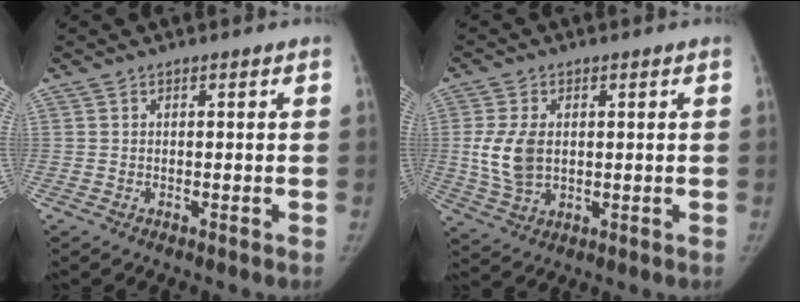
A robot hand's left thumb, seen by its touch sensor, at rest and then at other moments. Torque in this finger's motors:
{"motor_torque": [-0.10, 0.17, 0.66, -0.71, 0.29]}